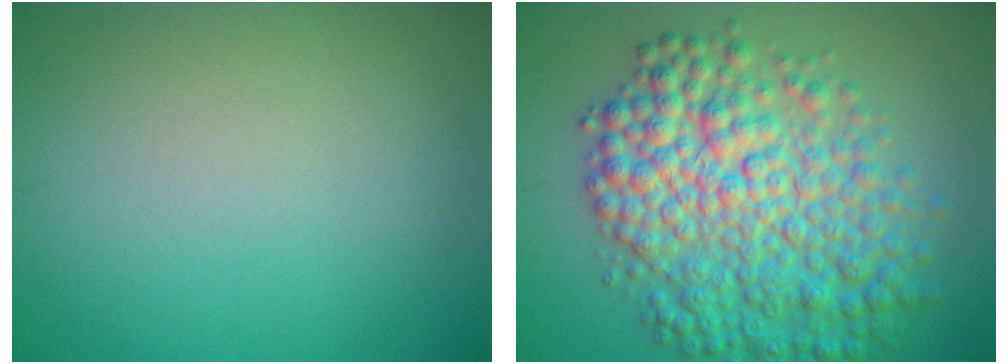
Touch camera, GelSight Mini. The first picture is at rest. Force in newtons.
{"total": 9.0, "press": 9.0, "slide": 0.1}